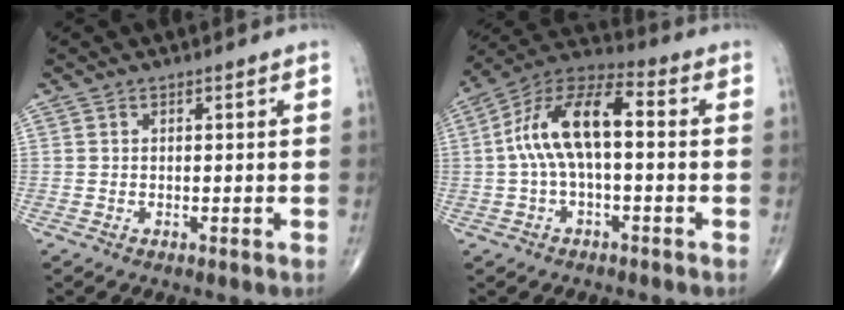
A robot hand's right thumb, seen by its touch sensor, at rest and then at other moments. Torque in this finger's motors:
{"motor_torque": [0.22, 0.23, 0.48, 0.00, 0.38]}